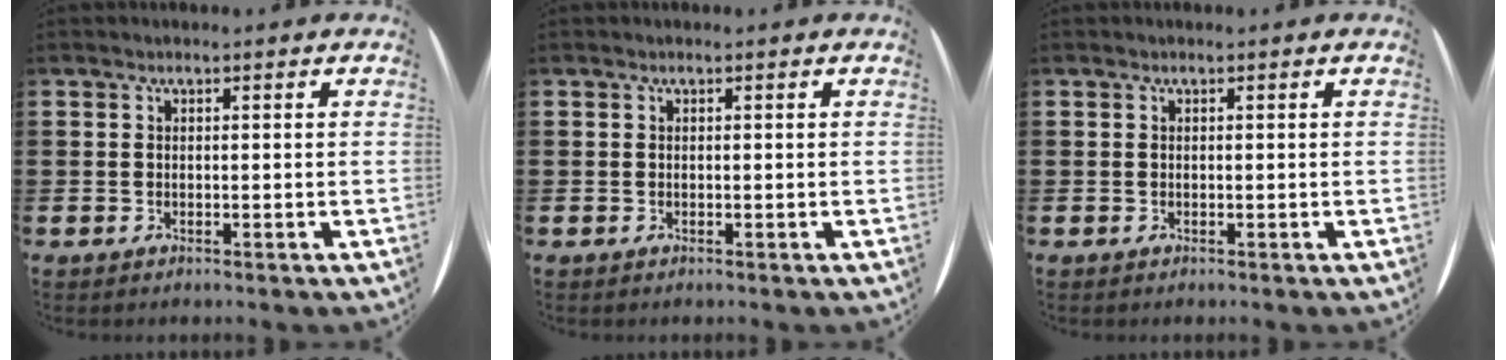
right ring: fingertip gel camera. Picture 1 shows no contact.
{"total": 0.0}
{"total": 0.0}